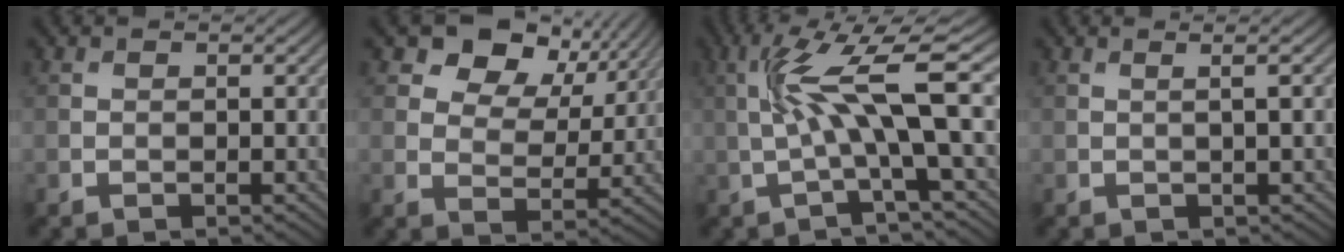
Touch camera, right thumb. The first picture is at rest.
{"total": 8.9, "force": [5.2, 5.7, 4.4], "torque": [-0.077, -0.005, 0.080]}
{"total": 11.0, "force": [0.7, 2.4, 10.8], "torque": [-0.184, 0.023, 0.007]}
{"total": 2.8, "force": [0.4, 0.5, 2.7], "torque": [-0.036, 0.012, -0.002]}